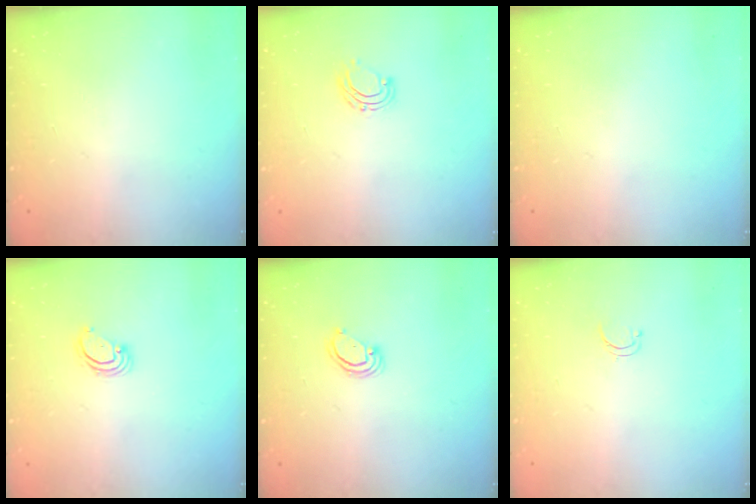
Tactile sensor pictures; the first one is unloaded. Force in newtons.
{"total": 6.6, "press": 6.6, "slide": 0.5}
{"total": 0.0}
{"total": 3.4, "press": 3.4, "slide": 0.1}
{"total": 3.6, "press": 3.6, "slide": 0.3}
{"total": 3.5, "press": 3.4, "slide": 0.4}